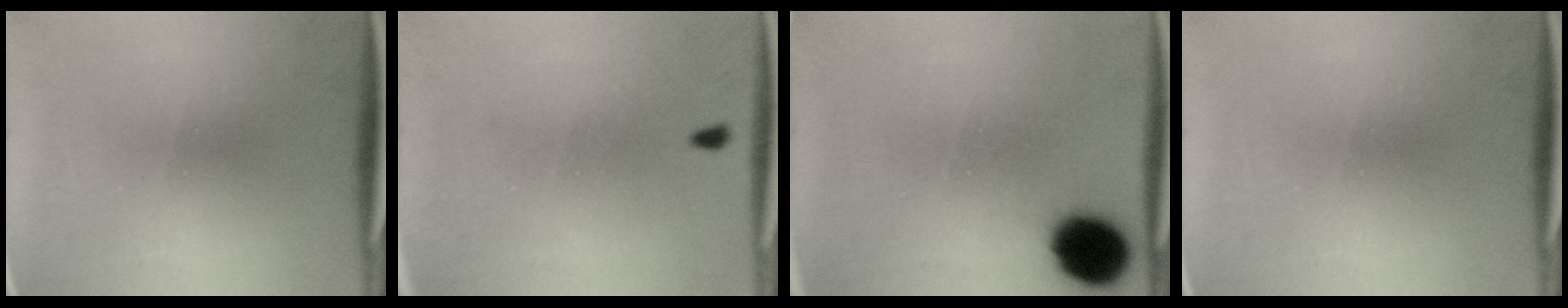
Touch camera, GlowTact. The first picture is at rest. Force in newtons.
{"total": 0.8}
{"total": 12.7}
{"total": 0.0}